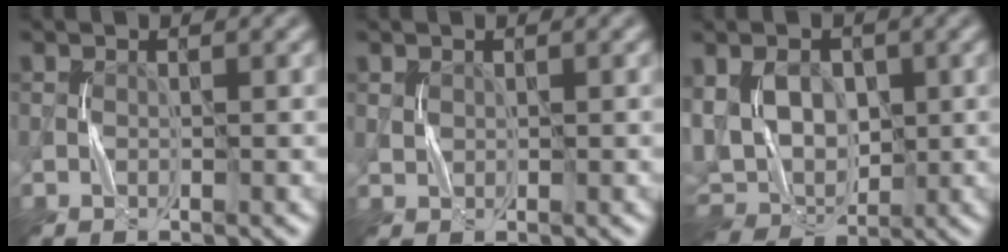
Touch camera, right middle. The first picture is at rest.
{"total": 0.7, "force": [0.4, 0.6, 0.1], "torque": [0.002, 0.002, 0.009]}
{"total": 6.4, "force": [0.6, 5.0, 4.1], "torque": [-0.076, -0.009, 0.015]}